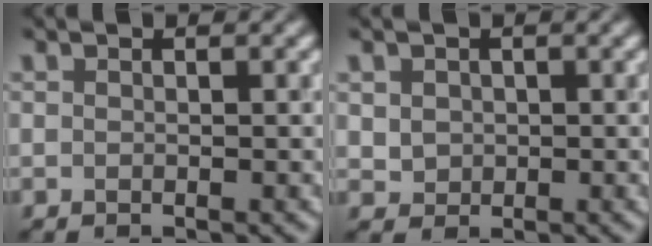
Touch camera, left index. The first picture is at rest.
{"total": 1.8, "force": [0.3, 1.7, 0.6], "torque": [-0.015, 0.001, 0.011]}